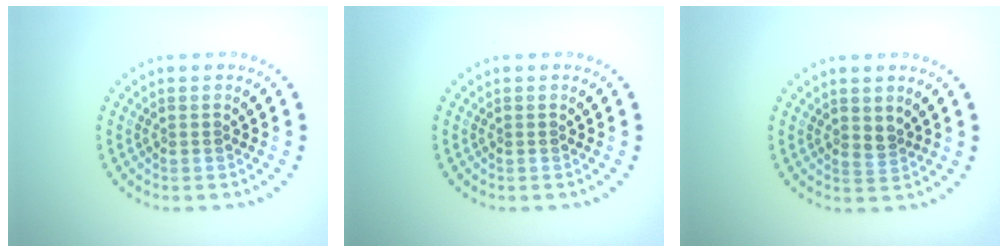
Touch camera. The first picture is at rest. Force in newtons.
{"total": 0.0}
{"total": 1.2, "press": 0.9, "slide": 0.8}